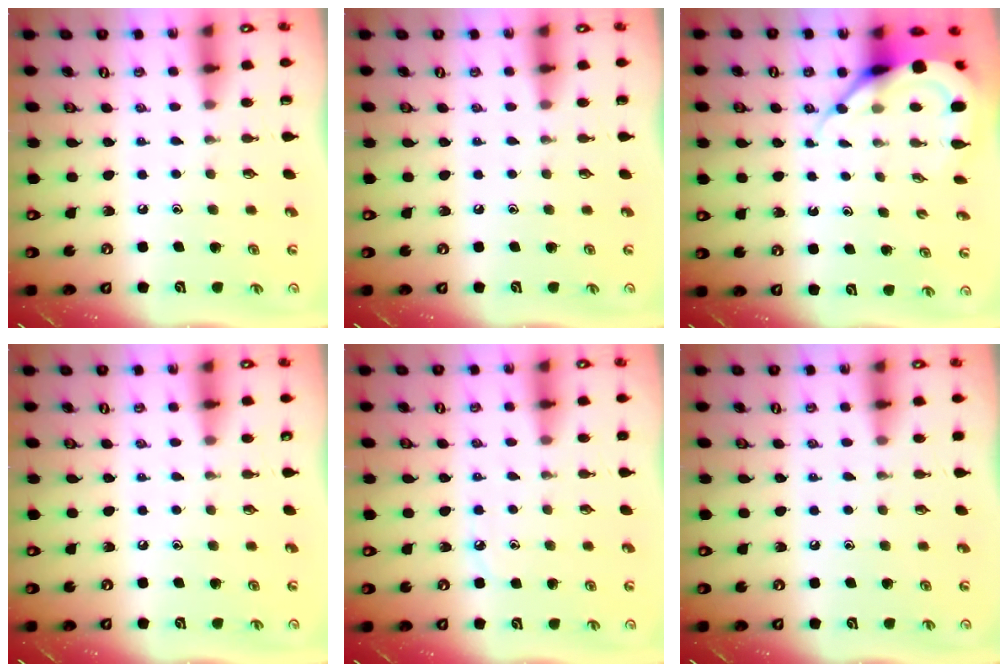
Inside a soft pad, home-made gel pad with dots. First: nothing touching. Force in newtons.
{"total": 0.0}
{"total": 7.3, "press": 7.3, "slide": 0.6}
{"total": 3.9, "press": 3.9, "slide": 0.6}
{"total": 3.7, "press": 3.7, "slide": 0.6}
{"total": 4.4, "press": 4.3, "slide": 0.7}